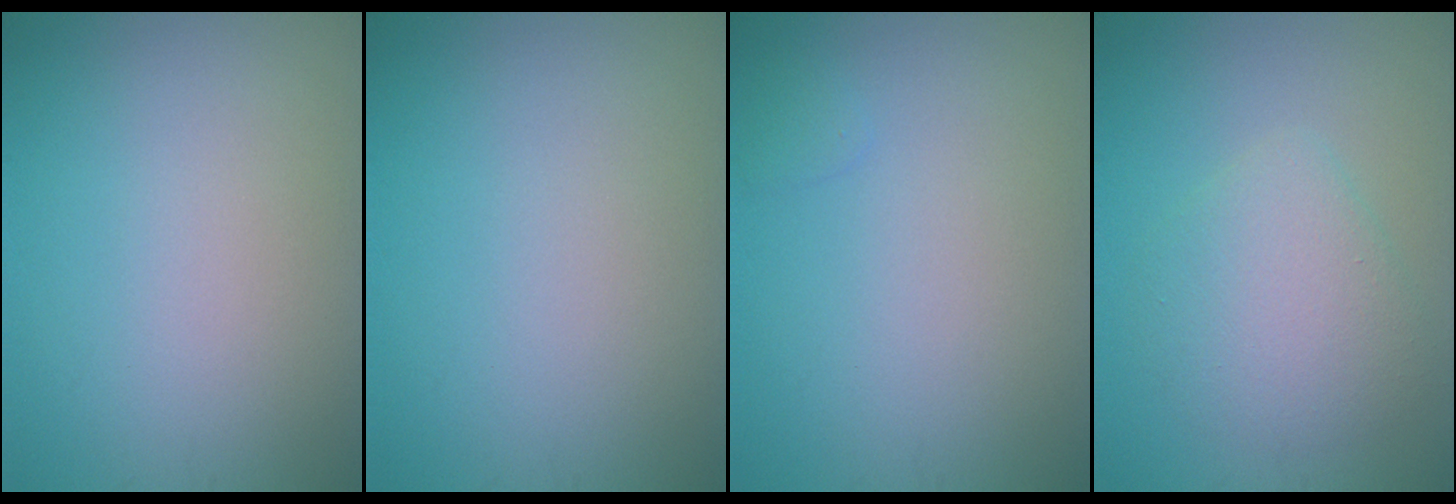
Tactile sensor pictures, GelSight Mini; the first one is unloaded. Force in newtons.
{"total": 0.0}
{"total": 0.6, "press": 0.6, "slide": 0.0}
{"total": 3.9, "press": 3.9, "slide": 0.3}